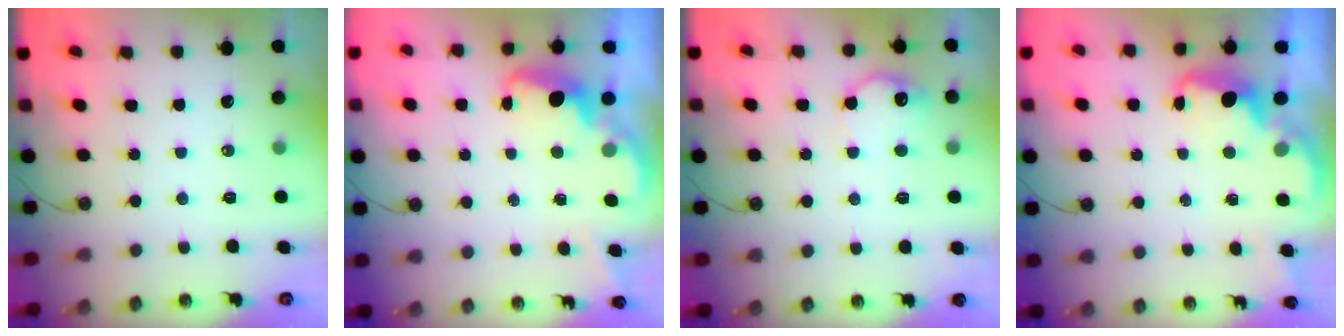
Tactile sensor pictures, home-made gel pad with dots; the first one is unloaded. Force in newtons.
{"total": 2.7, "press": 2.6, "slide": 0.7}
{"total": 11.1, "press": 11.1, "slide": 0.4}
{"total": 2.1, "press": 2.1, "slide": 0.6}